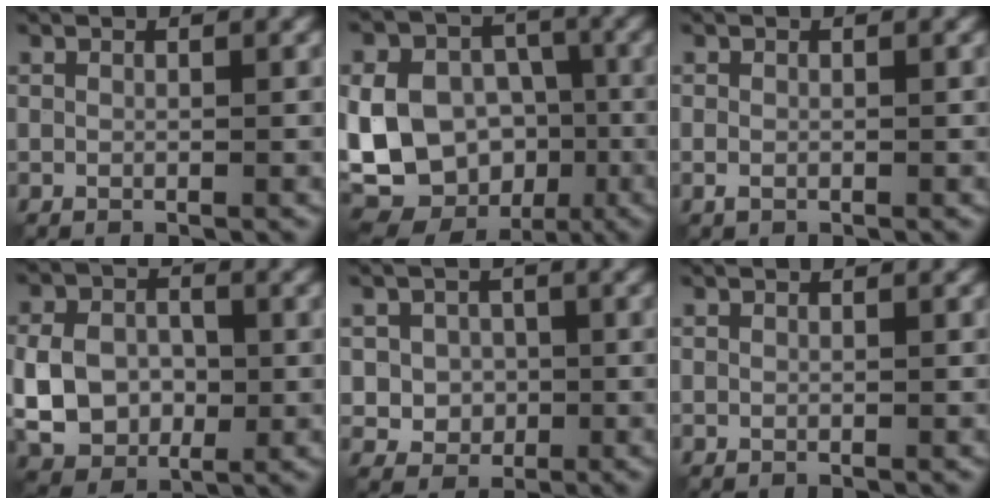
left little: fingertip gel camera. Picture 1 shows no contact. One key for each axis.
{"total": 14.8, "fx": -3.5, "fy": 12.6, "fz": 6.9, "tx": -0.144, "ty": 0.009, "tz": -0.060}
{"total": 0.8, "fx": -0.3, "fy": 0.5, "fz": 0.5, "tx": -0.014, "ty": -0.002, "tz": -0.006}
{"total": 6.1, "fx": -0.7, "fy": 4.7, "fz": 3.9, "tx": -0.082, "ty": 0.000, "tz": -0.019}
{"total": 3.2, "fx": 0.0, "fy": 3.0, "fz": 1.0, "tx": -0.007, "ty": -0.002, "tz": -0.009}
{"total": 0.0}